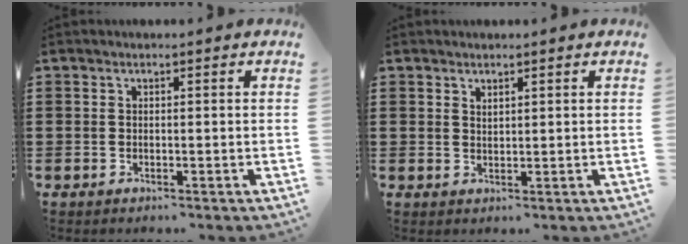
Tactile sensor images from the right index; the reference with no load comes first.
{"total": 1.1, "force": [1.1, 0.3, 0.0], "torque": [-0.001, 0.001, 0.021]}